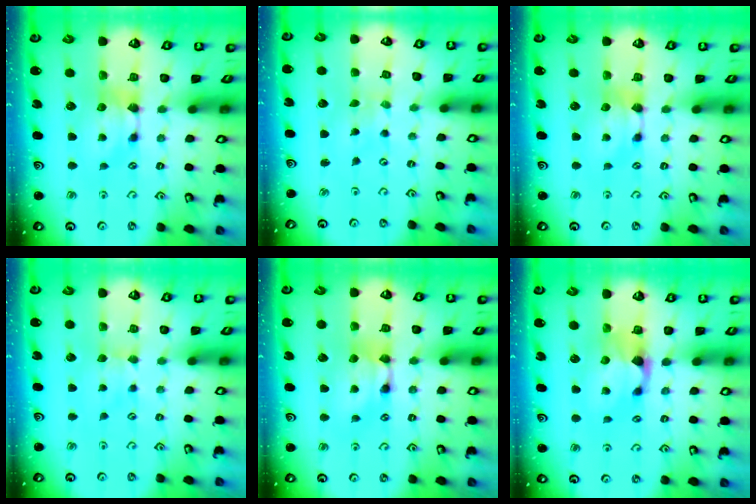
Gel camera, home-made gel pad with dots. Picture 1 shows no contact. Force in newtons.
{"total": 5.3, "press": 5.2, "slide": 0.2}
{"total": 0.0}
{"total": 1.7, "press": 1.6, "slide": 0.5}
{"total": 2.2, "press": 2.2, "slide": 0.1}
{"total": 2.2, "press": 1.8, "slide": 1.1}